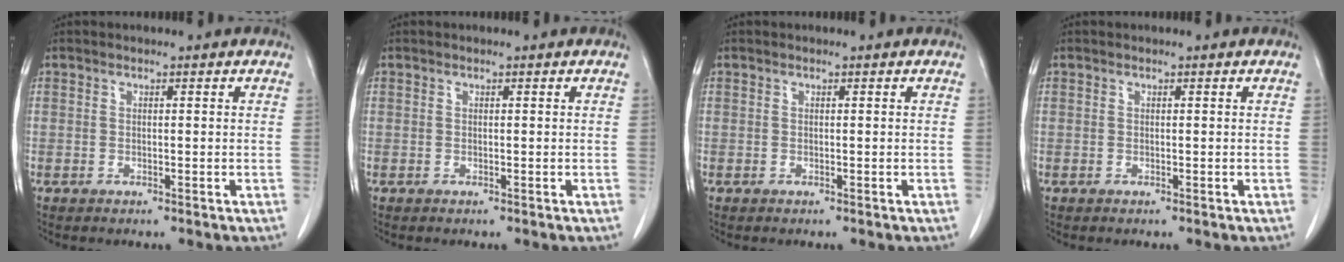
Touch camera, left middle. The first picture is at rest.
{"total": 0.0}
{"total": 0.0}
{"total": 0.0}